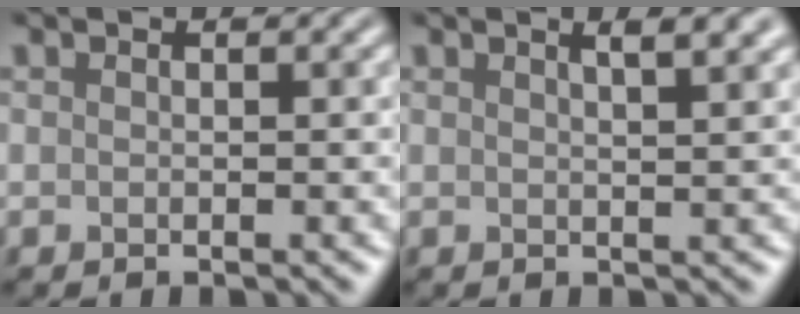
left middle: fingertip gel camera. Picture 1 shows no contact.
{"total": 4.3, "force": [2.6, 1.7, 2.9], "torque": [-0.006, 0.030, 0.008]}